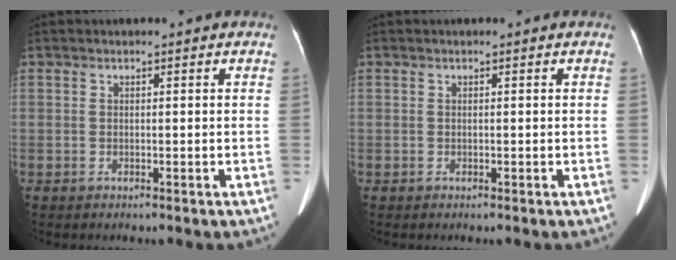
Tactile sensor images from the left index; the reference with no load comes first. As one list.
[{"total": 0.0}]